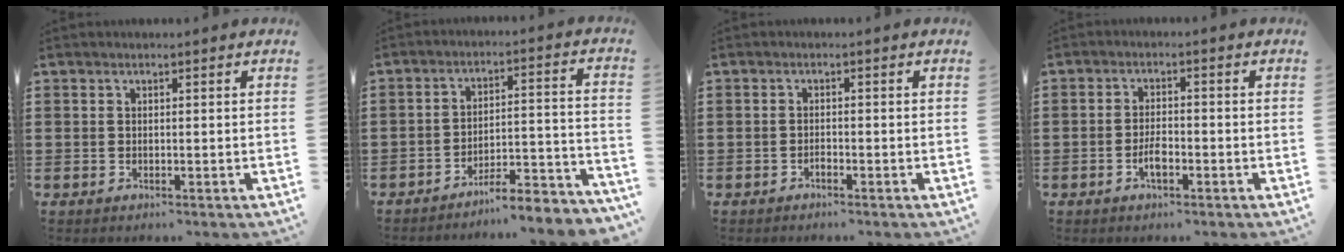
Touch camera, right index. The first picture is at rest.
{"total": 5.6, "force": [-5.4, -0.1, 1.7], "torque": [-0.028, -0.008, -0.105]}
{"total": 0.8, "force": [-0.7, 0.2, 0.3], "torque": [-0.010, -0.001, -0.014]}
{"total": 3.1, "force": [-1.3, 1.2, 2.5], "torque": [-0.054, 0.002, -0.025]}